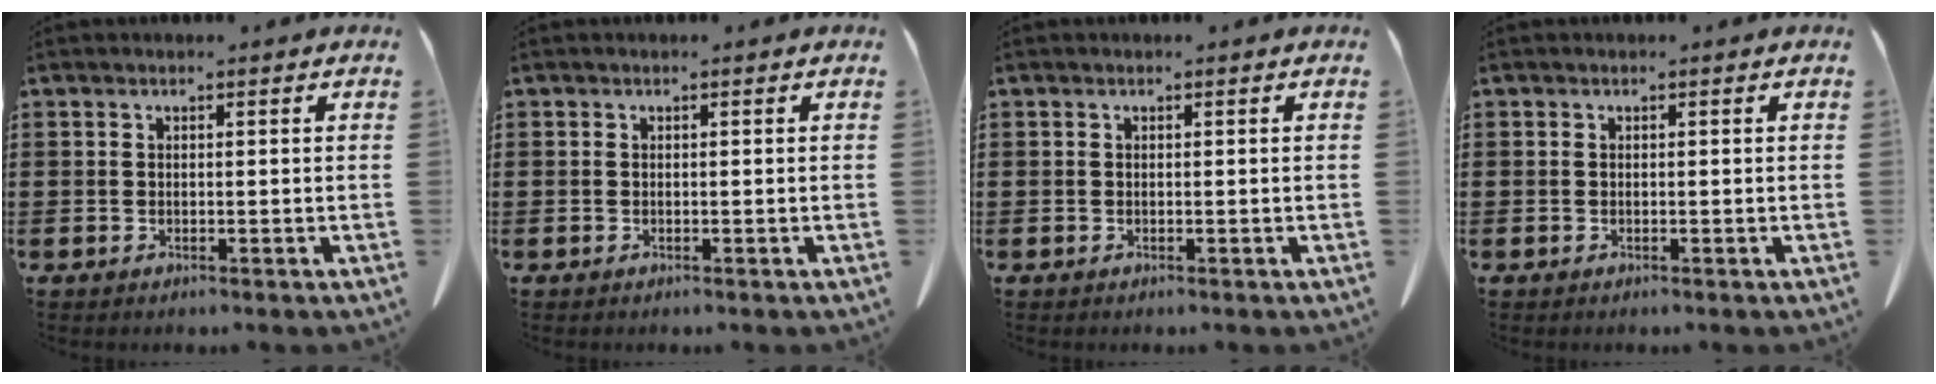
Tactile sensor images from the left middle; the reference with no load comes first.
{"total": 0.0}
{"total": 0.0}
{"total": 0.0}